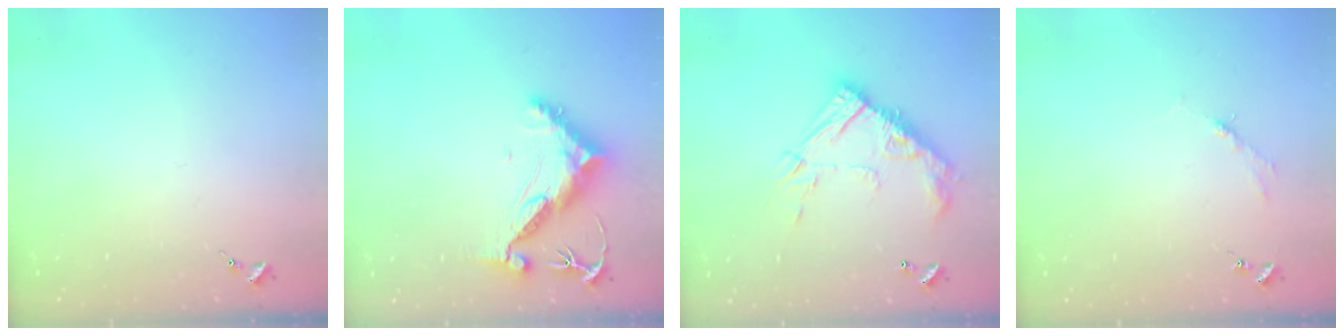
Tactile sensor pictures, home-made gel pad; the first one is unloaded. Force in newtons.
{"total": 11.4, "press": 11.4, "slide": 0.8}
{"total": 15.9, "press": 15.9, "slide": 0.8}
{"total": 2.7, "press": 2.7, "slide": 0.4}